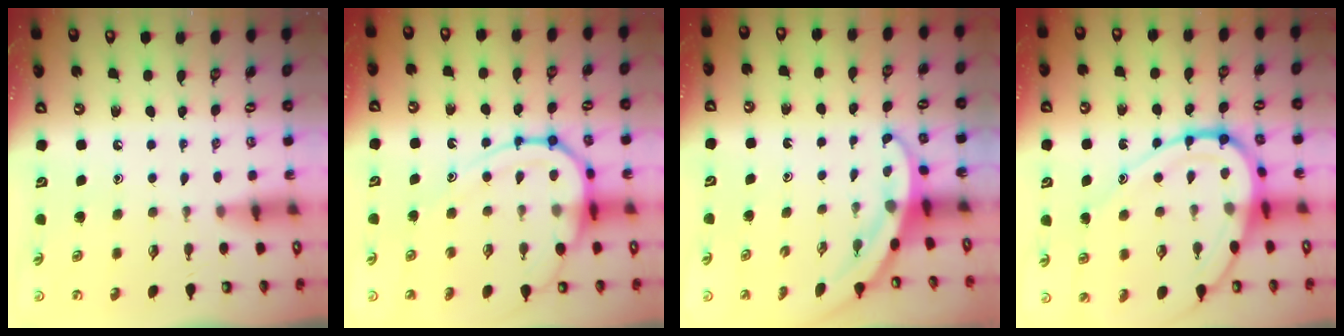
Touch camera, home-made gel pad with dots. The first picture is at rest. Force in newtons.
{"total": 14.0, "press": 14.0, "slide": 1.4}
{"total": 3.1, "press": 3.1, "slide": 0.1}
{"total": 15.9, "press": 15.9, "slide": 1.5}